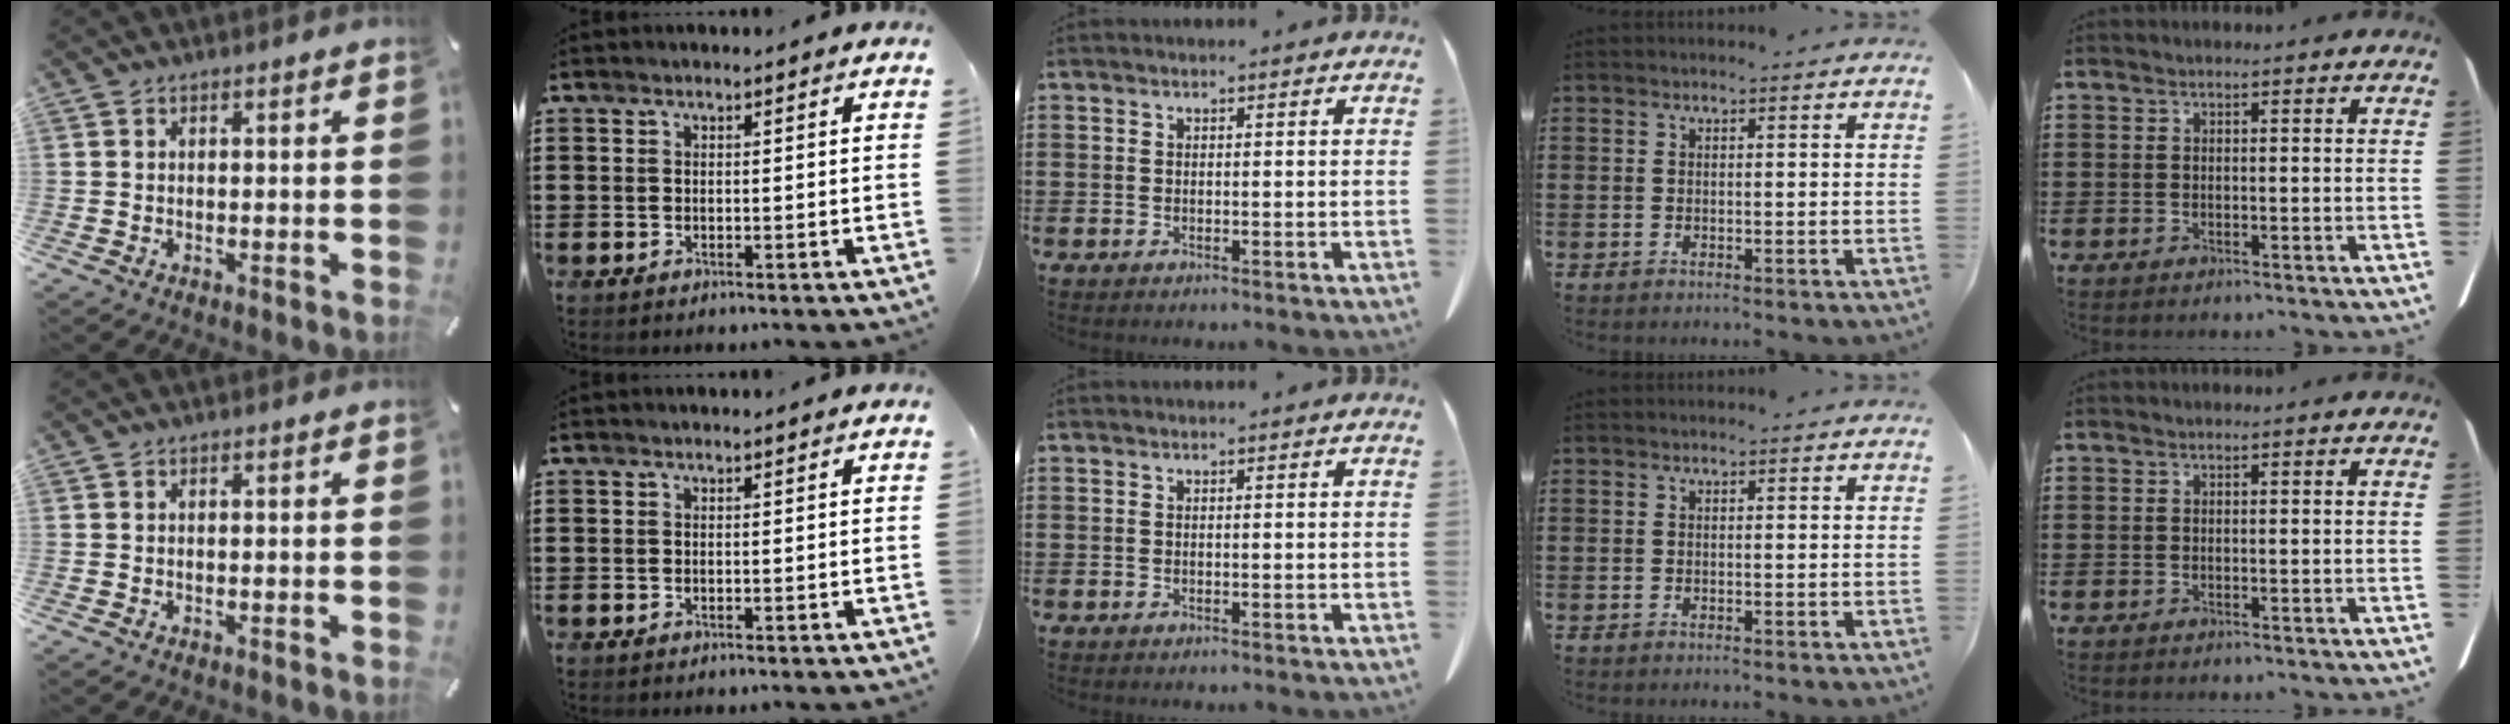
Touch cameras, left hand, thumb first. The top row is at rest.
{}